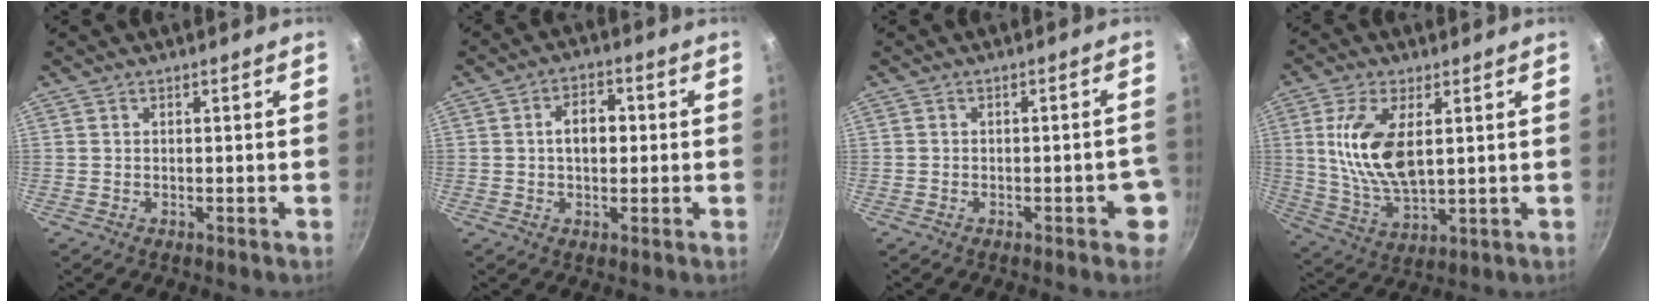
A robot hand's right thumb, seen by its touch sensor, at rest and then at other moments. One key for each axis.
{"total": 5.9, "fx": 0.3, "fy": 3.9, "fz": 4.4, "tx": -0.047, "ty": 0.016, "tz": 0.000}
{"total": 4.5, "fx": -1.8, "fy": 2.2, "fz": 3.5, "tx": -0.017, "ty": 0.025, "tz": -0.019}
{"total": 13.0, "fx": 2.7, "fy": 6.2, "fz": 11.1, "tx": -0.215, "ty": -0.014, "tz": 0.060}